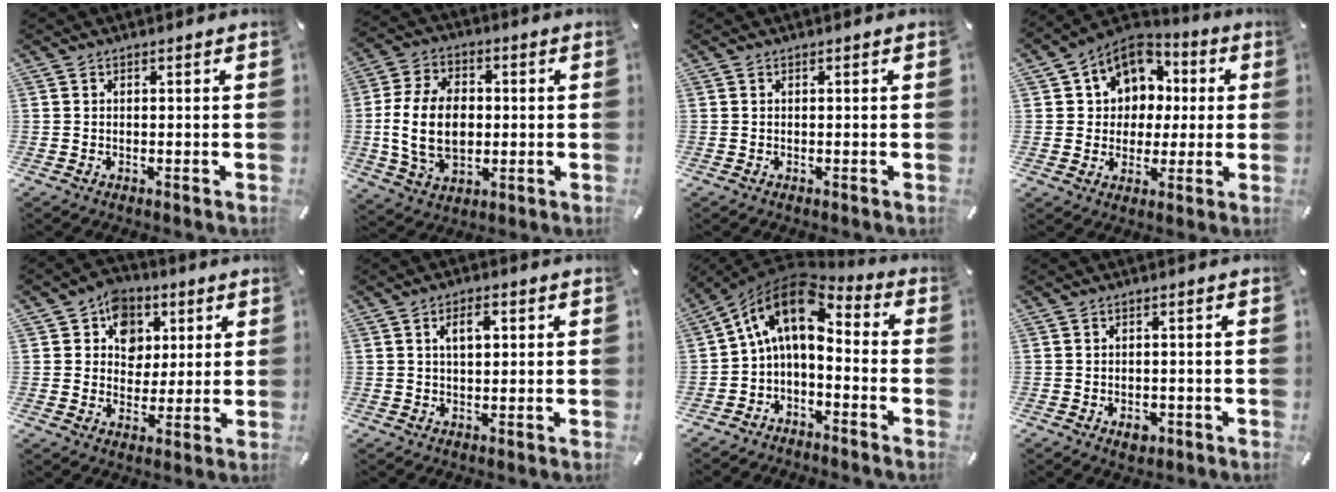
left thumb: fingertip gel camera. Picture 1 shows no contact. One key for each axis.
{"total": 15.0, "fx": -0.6, "fy": 10.7, "fz": 10.6, "tx": -0.231, "ty": 0.008, "tz": -0.009}
{"total": 0.0}
{"total": 10.1, "fx": 2.6, "fy": 9.4, "fz": 2.4, "tx": -0.047, "ty": -0.014, "tz": 0.054}
{"total": 9.2, "fx": 2.4, "fy": 8.4, "fz": 2.9, "tx": -0.042, "ty": -0.013, "tz": 0.042}
{"total": 4.5, "fx": 1.2, "fy": 2.4, "fz": 3.6, "tx": -0.060, "ty": 0.004, "tz": 0.014}
{"total": 12.2, "fx": 1.7, "fy": 7.7, "fz": 9.3, "tx": -0.172, "ty": -0.002, "tz": 0.027}
{"total": 3.2, "fx": -1.4, "fy": 2.2, "fz": 1.8, "tx": -0.030, "ty": 0.007, "tz": -0.023}